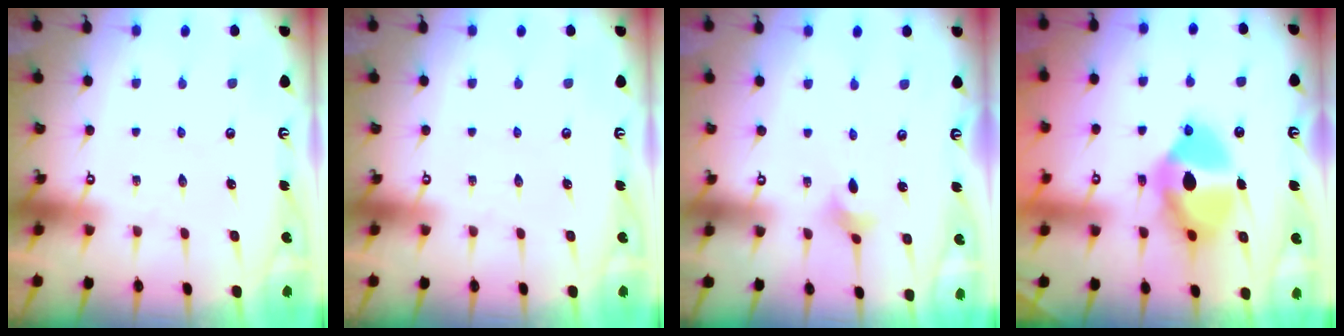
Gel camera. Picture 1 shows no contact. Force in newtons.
{"total": 0.0}
{"total": 2.2, "press": 2.1, "slide": 0.4}
{"total": 14.8, "press": 14.8, "slide": 0.6}